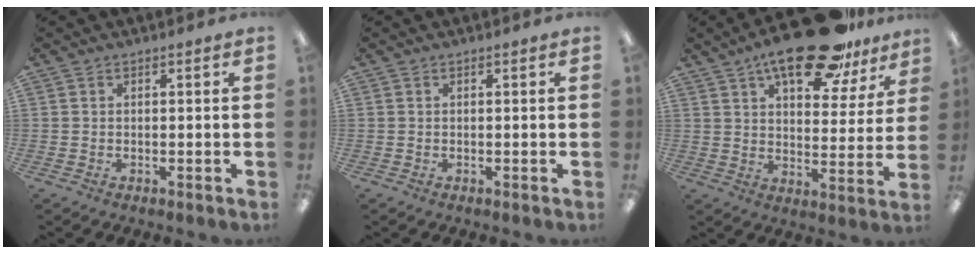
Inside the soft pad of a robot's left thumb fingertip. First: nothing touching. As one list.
[{"total": 0.0}, {"total": 20.4, "force": [14.2, 7.6, 12.5], "torque": [-0.188, -0.073, 0.237]}]